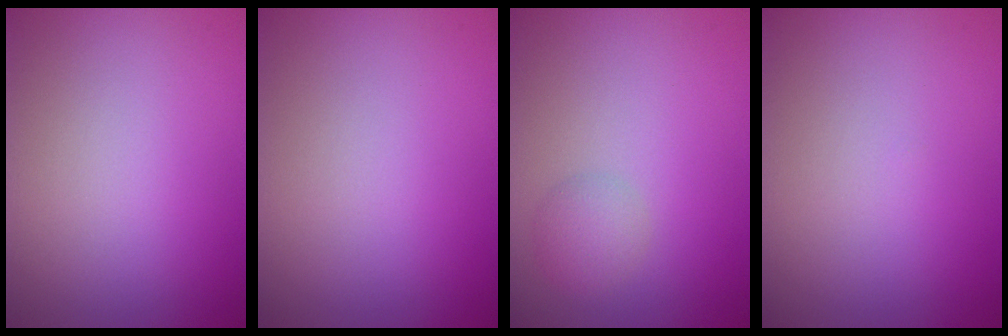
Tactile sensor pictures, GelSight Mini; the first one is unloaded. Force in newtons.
{"total": 0.0}
{"total": 1.9, "press": 1.8, "slide": 0.1}
{"total": 0.0}